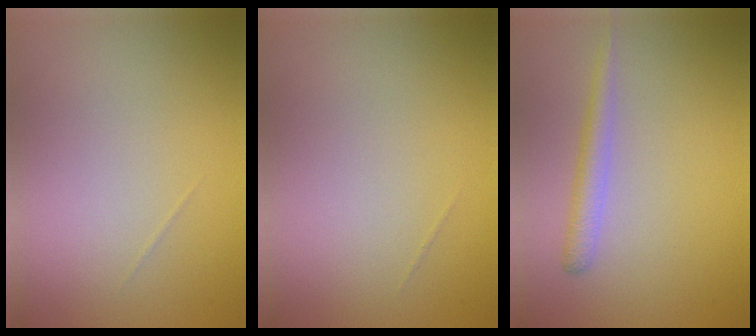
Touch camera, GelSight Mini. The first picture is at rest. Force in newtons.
{"total": 0.0}
{"total": 1.9, "press": 1.9, "slide": 0.0}